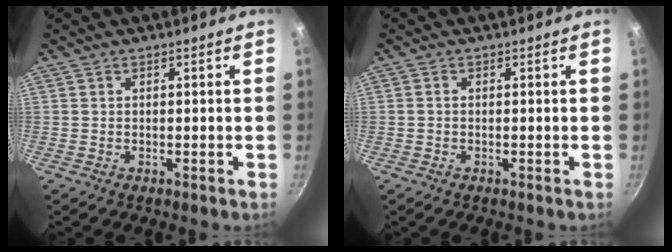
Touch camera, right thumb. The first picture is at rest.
{"total": 0.8, "force": [-0.1, 0.6, 0.5], "torque": [-0.008, 0.004, -0.004]}